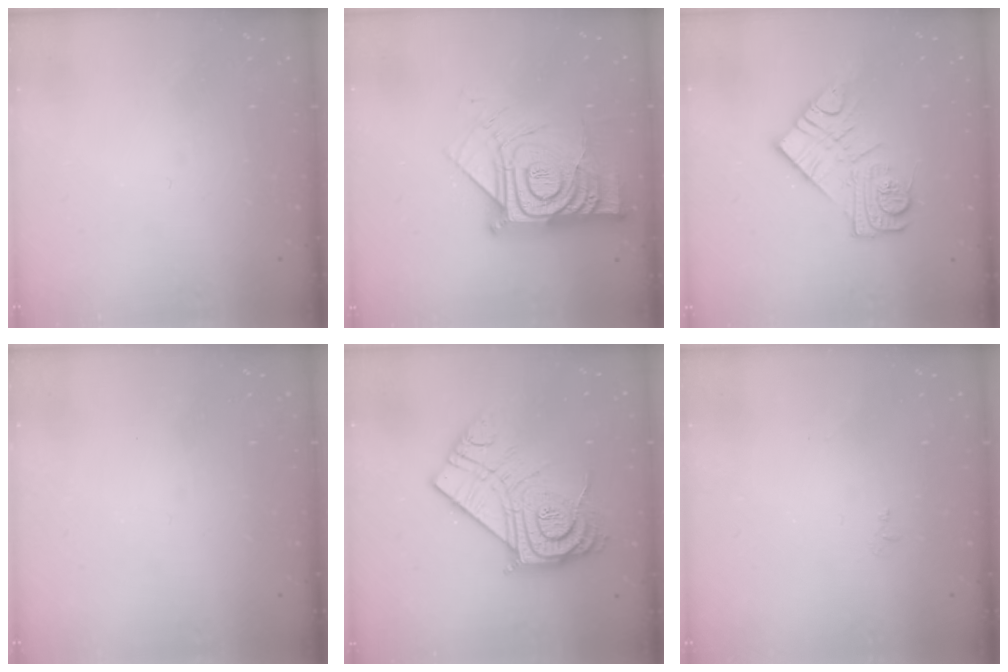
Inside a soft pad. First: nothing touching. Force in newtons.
{"total": 17.1, "press": 17.0, "slide": 1.5}
{"total": 12.3, "press": 12.2, "slide": 0.8}
{"total": 0.0}
{"total": 20.8, "press": 20.7, "slide": 1.6}
{"total": 6.1, "press": 6.1, "slide": 0.7}